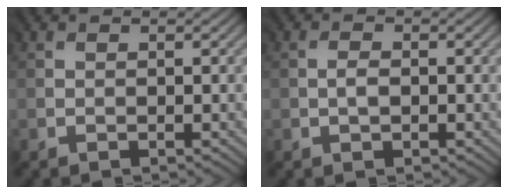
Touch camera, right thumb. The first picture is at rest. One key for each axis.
{"total": 1.0, "fx": -0.4, "fy": 0.5, "fz": 0.8, "tx": -0.013, "ty": 0.000, "tz": -0.005}